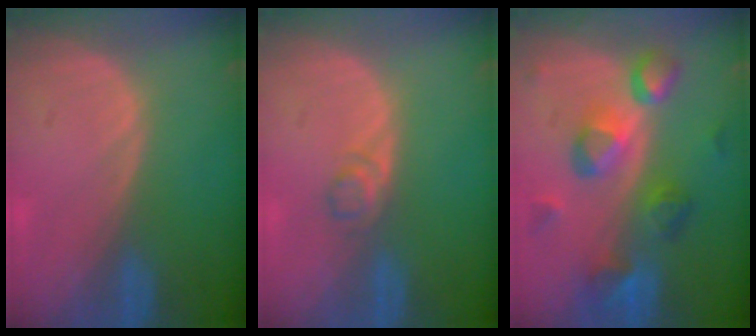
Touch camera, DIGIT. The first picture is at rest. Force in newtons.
{"total": 1.9, "press": 1.8, "slide": 0.2}
{"total": 9.2, "press": 8.4, "slide": 3.8}